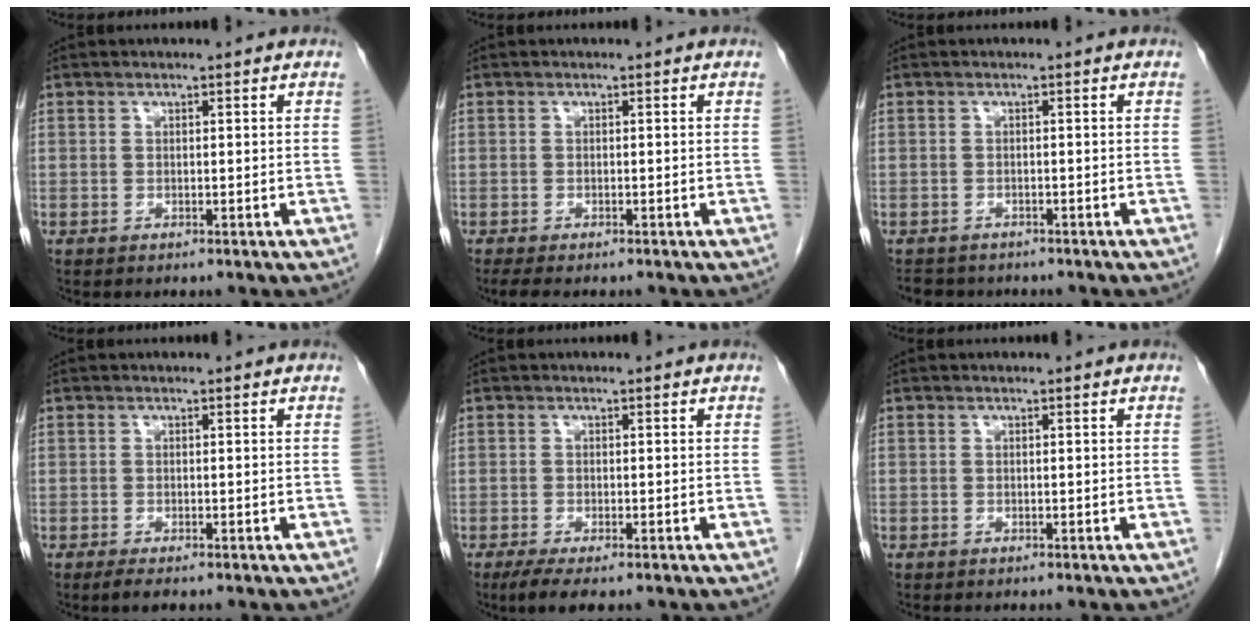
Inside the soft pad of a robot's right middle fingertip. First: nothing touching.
{"total": 3.9, "force": [-3.1, 1.1, 2.1], "torque": [-0.032, -0.013, -0.042]}
{"total": 4.0, "force": [-3.5, 1.8, 0.6], "torque": [-0.010, -0.003, -0.047]}
{"total": 1.7, "force": [-1.2, 0.5, 1.2], "torque": [-0.026, -0.006, -0.018]}
{"total": 4.2, "force": [-2.9, 1.1, 2.9], "torque": [-0.053, -0.011, -0.044]}
{"total": 0.0}